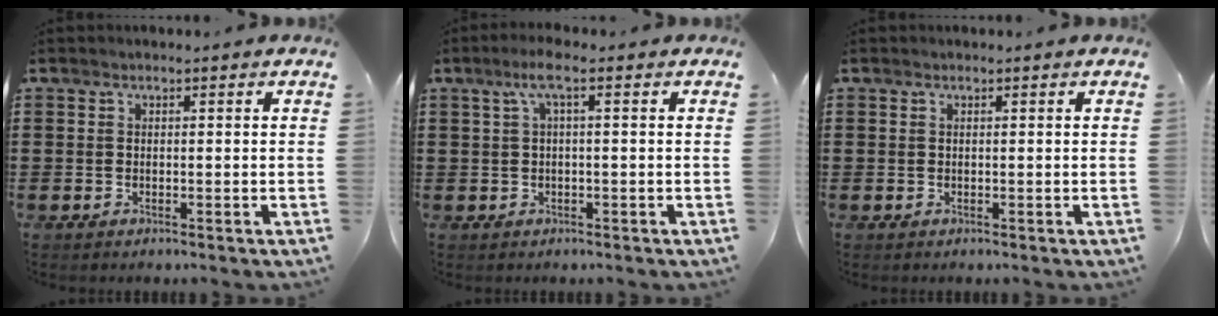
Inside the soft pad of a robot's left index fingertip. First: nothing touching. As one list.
[{"total": 3.2, "force": [0.5, 0.3, 3.1], "torque": [-0.068, 0.000, 0.005]}, {"total": 0.0}]